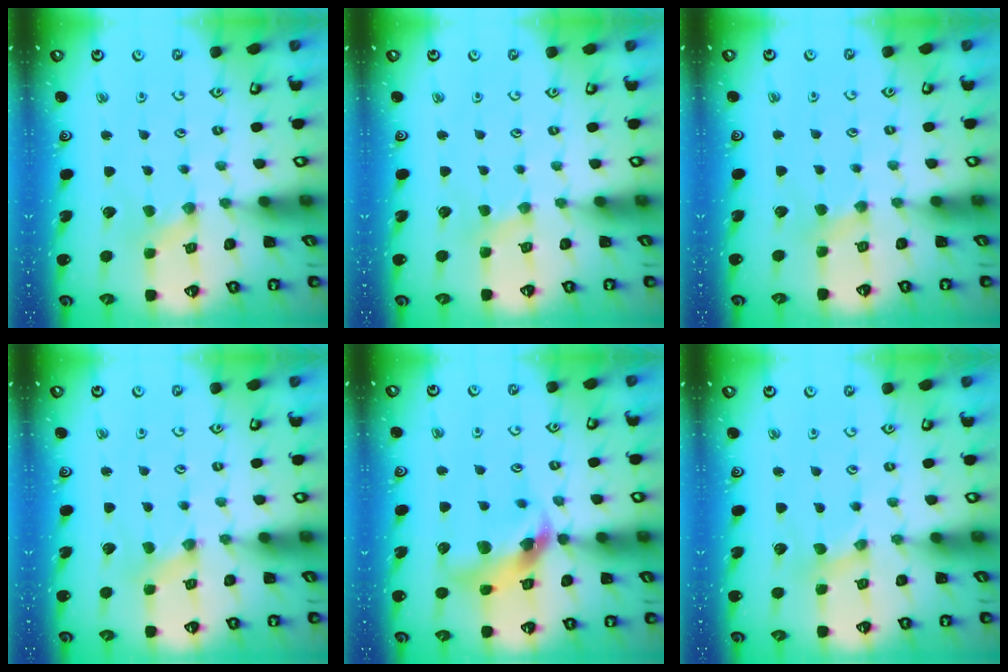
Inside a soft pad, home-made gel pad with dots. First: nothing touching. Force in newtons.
{"total": 1.9, "press": 1.8, "slide": 0.3}
{"total": 2.3, "press": 2.3, "slide": 0.4}
{"total": 0.7, "press": 0.7, "slide": 0.2}
{"total": 11.7, "press": 11.6, "slide": 1.7}
{"total": 0.0}